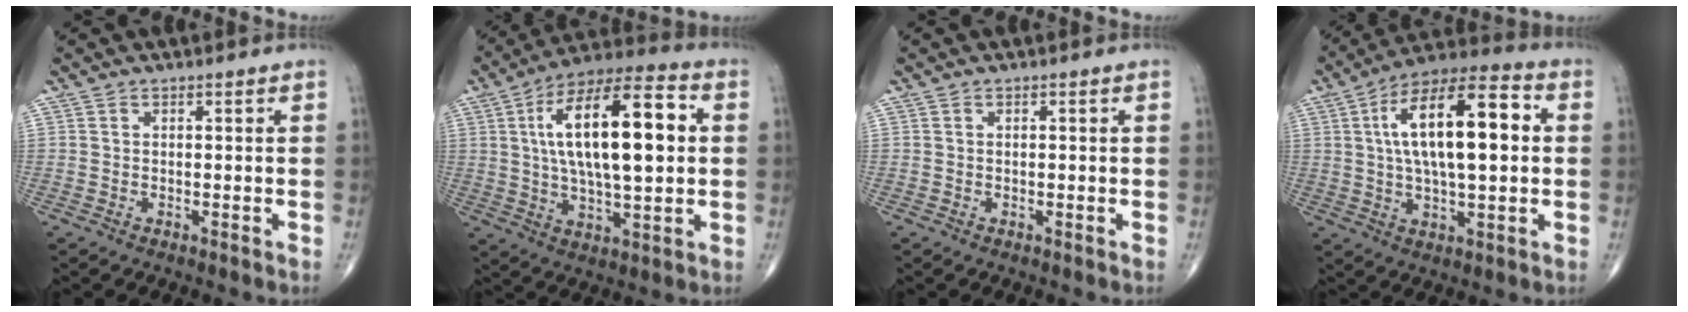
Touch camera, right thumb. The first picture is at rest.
{"total": 21.6, "force": [3.5, 8.2, 19.7], "torque": [-0.325, 0.017, 0.053]}
{"total": 0.0}
{"total": 19.4, "force": [3.0, 7.6, 17.6], "torque": [-0.287, 0.024, 0.044]}